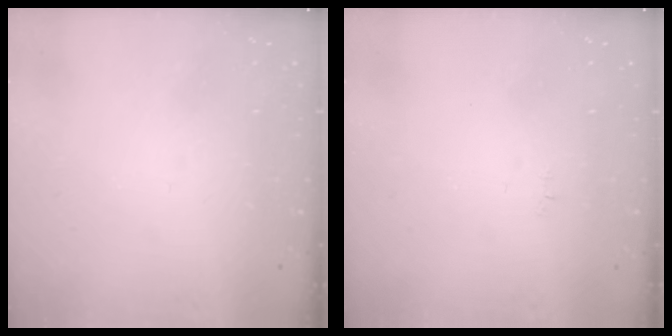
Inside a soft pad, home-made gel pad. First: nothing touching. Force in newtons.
{"total": 2.5, "press": 2.5, "slide": 0.3}